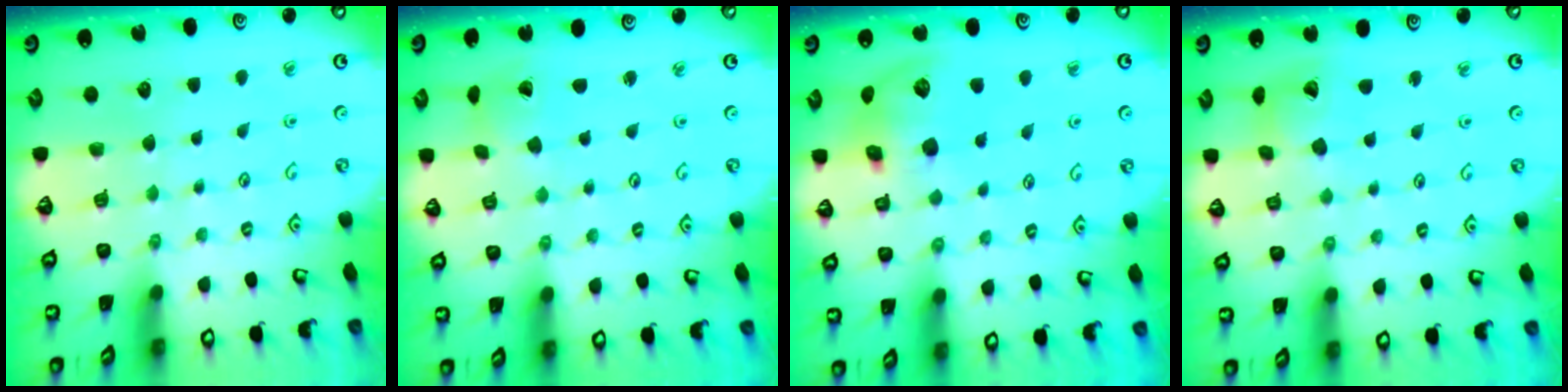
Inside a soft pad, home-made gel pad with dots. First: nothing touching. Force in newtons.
{"total": 1.2, "press": 1.2, "slide": 0.2}
{"total": 12.5, "press": 12.4, "slide": 1.9}
{"total": 9.5, "press": 9.4, "slide": 1.3}